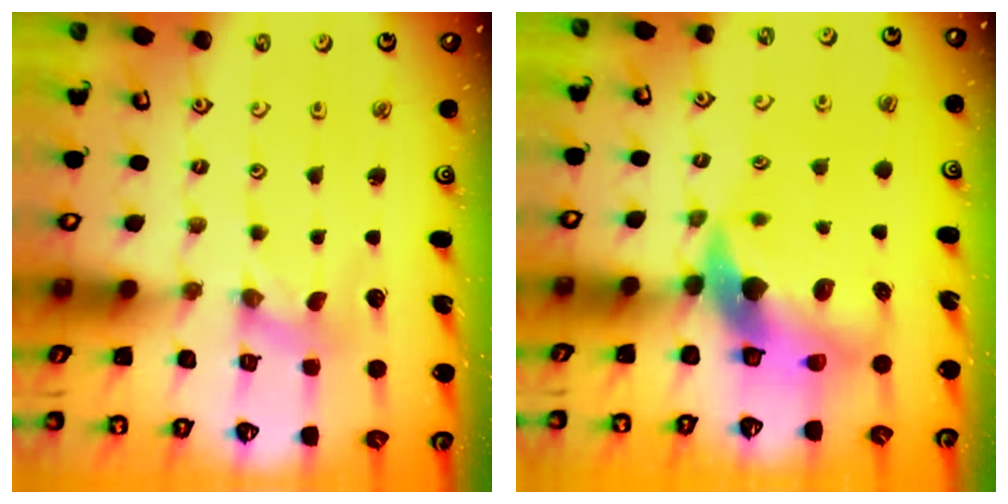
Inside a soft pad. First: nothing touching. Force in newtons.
{"total": 13.2, "press": 13.1, "slide": 1.8}